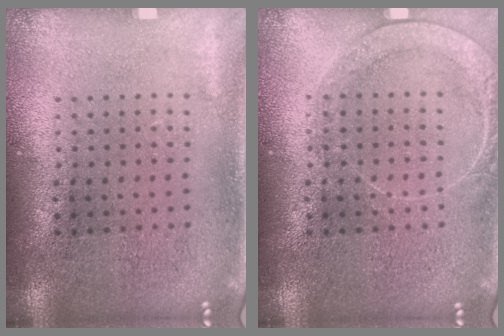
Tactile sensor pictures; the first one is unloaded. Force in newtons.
{"total": 1.7, "press": 1.7, "slide": 0.3}